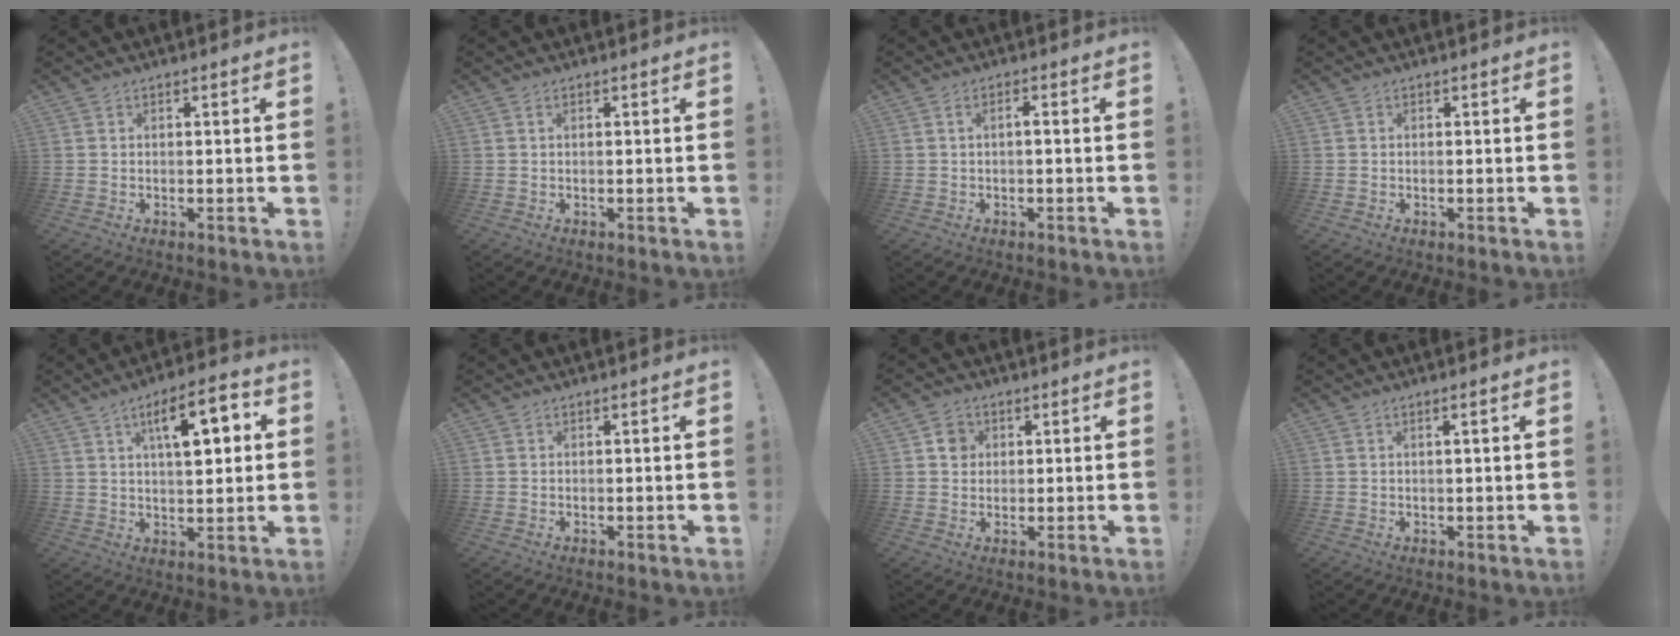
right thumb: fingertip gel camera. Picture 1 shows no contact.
{"total": 0.5, "force": [0.1, -0.1, 0.5], "torque": [-0.014, 0.002, 0.003]}
{"total": 1.9, "force": [-0.4, 0.2, 1.8], "torque": [-0.039, 0.007, -0.009]}
{"total": 0.0}
{"total": 12.4, "force": [4.1, 4.8, 10.6], "torque": [-0.153, -0.003, 0.062]}
{"total": 0.0}
{"total": 4.7, "force": [1.2, 4.3, 1.4], "torque": [-0.004, 0.001, 0.020]}
{"total": 1.6, "force": [0.3, -0.2, 1.6], "torque": [-0.028, -0.001, 0.004]}